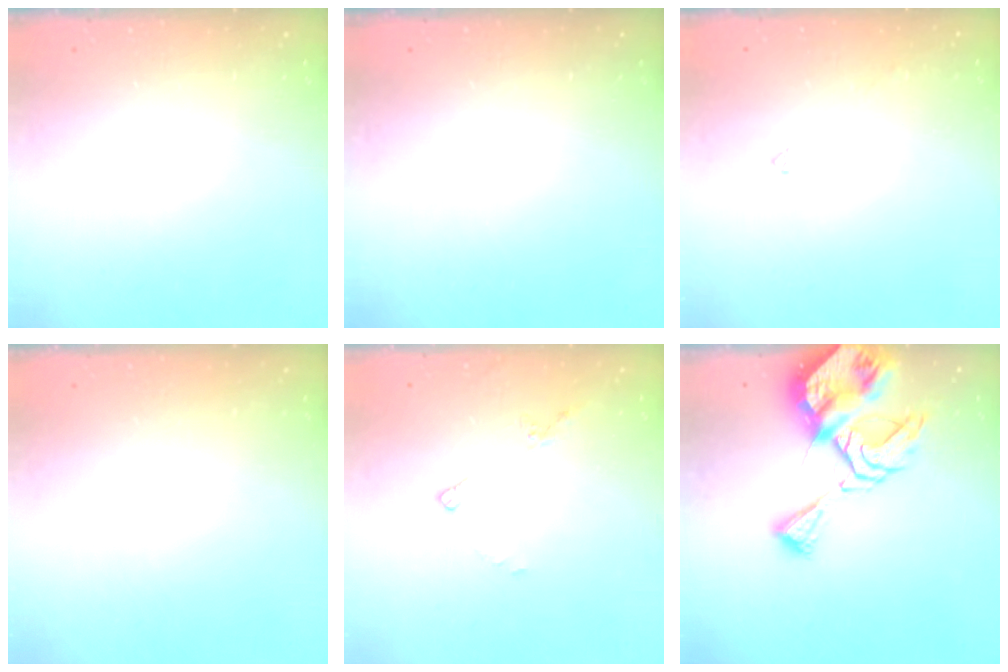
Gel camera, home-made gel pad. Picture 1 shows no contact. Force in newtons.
{"total": 0.0}
{"total": 1.5, "press": 1.4, "slide": 0.3}
{"total": 1.9, "press": 1.9, "slide": 0.1}
{"total": 5.6, "press": 5.6, "slide": 0.6}
{"total": 11.4, "press": 11.3, "slide": 1.4}